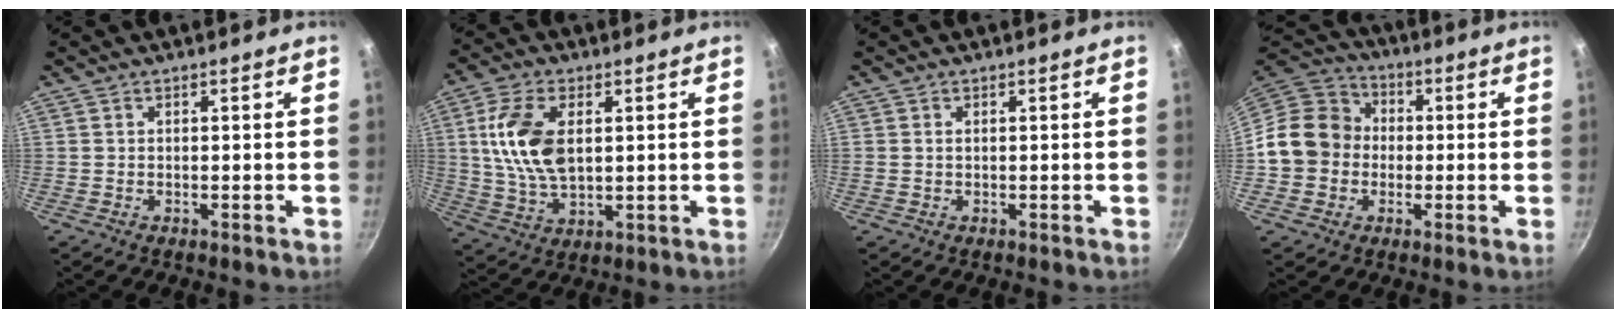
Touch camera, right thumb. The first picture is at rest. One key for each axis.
{"total": 12.7, "fx": 2.4, "fy": 7.1, "fz": 10.2, "tx": -0.192, "ty": -0.006, "tz": 0.048}
{"total": 0.6, "fx": 0.1, "fy": 0.5, "fz": 0.4, "tx": -0.006, "ty": 0.003, "tz": 0.001}
{"total": 13.6, "fx": -0.9, "fy": 12.1, "fz": 6.2, "tx": -0.082, "ty": 0.035, "tz": -0.033}